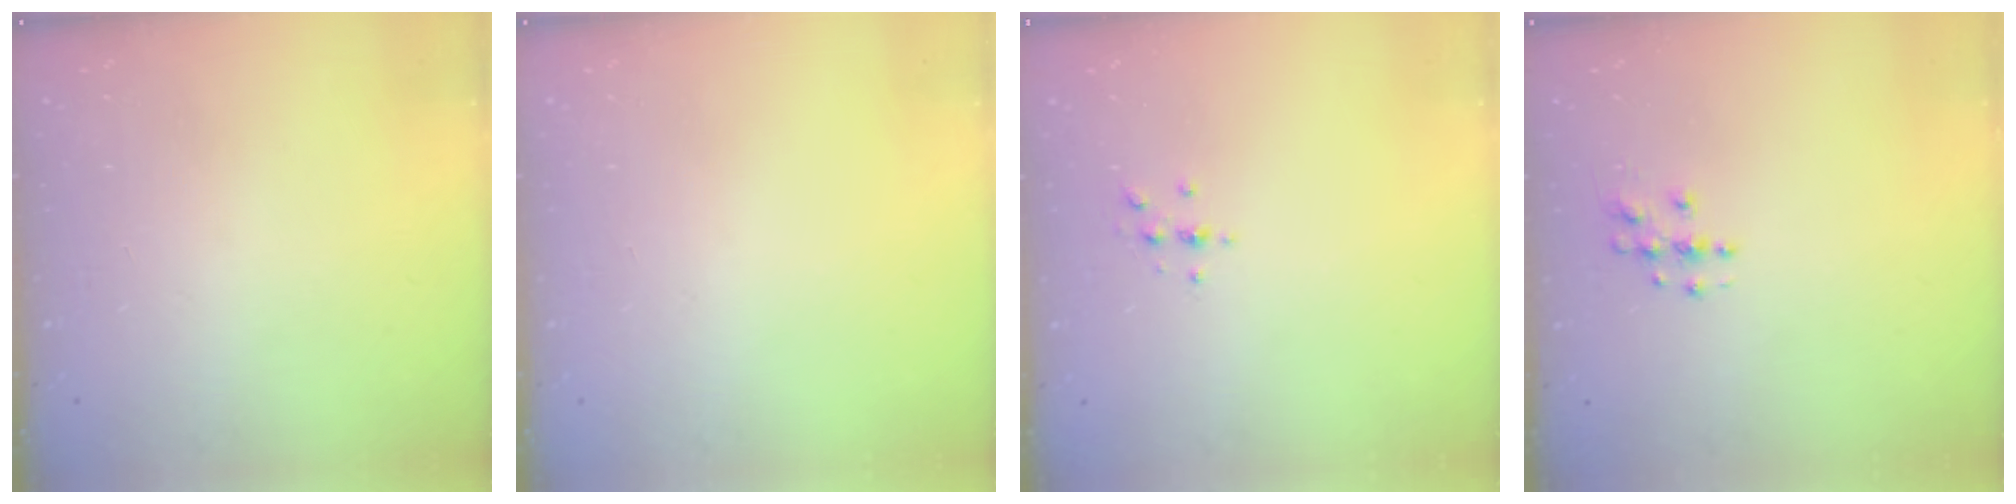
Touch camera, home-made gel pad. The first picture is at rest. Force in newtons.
{"total": 0.0}
{"total": 2.4, "press": 2.4, "slide": 0.3}
{"total": 3.8, "press": 3.8, "slide": 0.2}